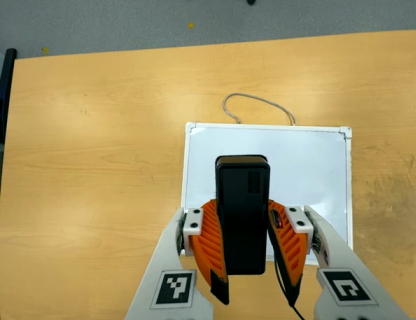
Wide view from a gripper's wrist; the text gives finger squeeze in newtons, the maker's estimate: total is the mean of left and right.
{"total": 7.7, "left": 6.3, "right": 9.1}